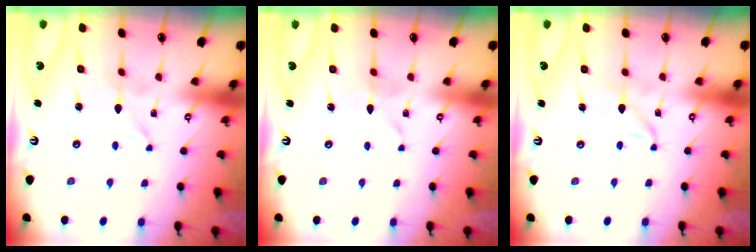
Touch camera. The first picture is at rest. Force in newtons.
{"total": 2.1, "press": 2.1, "slide": 0.3}
{"total": 2.2, "press": 2.2, "slide": 0.1}